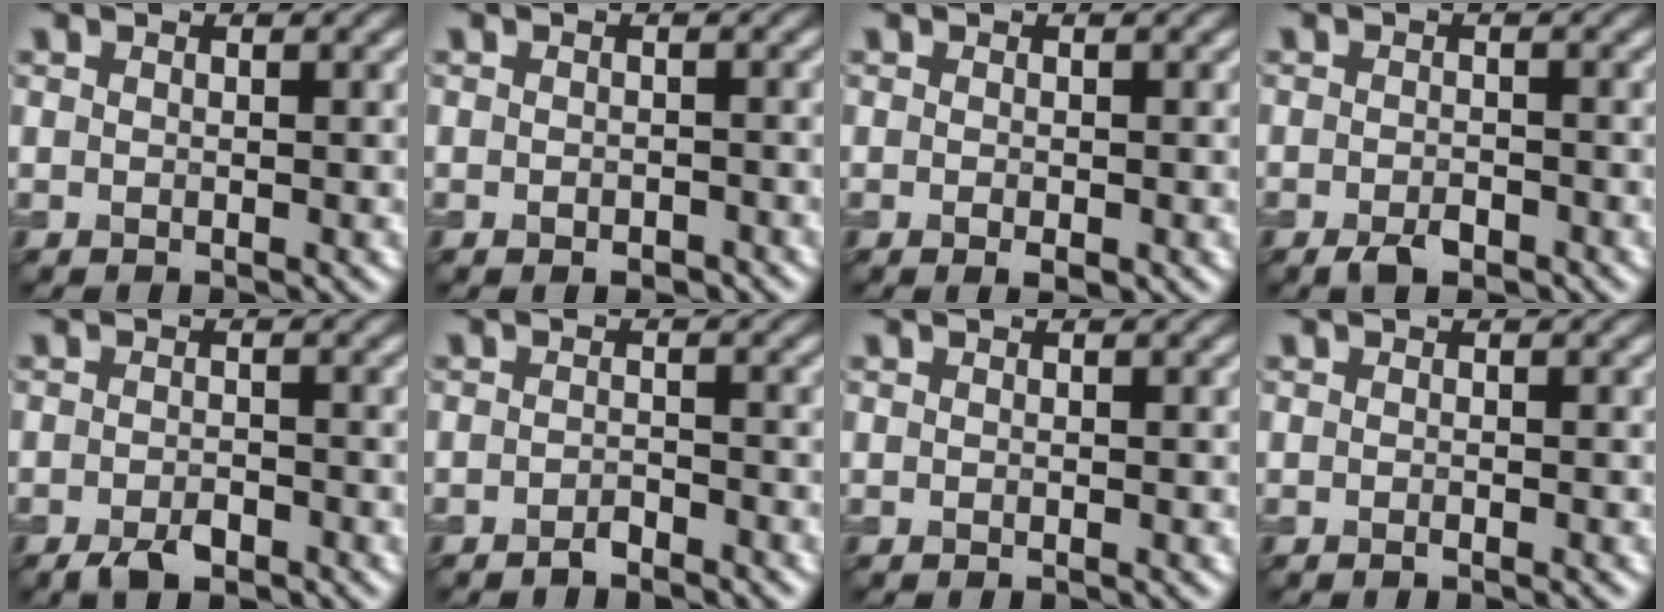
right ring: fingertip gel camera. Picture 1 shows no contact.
{"total": 1.2, "force": [-0.7, 0.6, 0.7], "torque": [-0.012, -0.003, -0.009]}
{"total": 1.0, "force": [-0.3, 0.5, 0.9], "torque": [-0.015, -0.003, -0.003]}
{"total": 2.2, "force": [-1.5, 0.9, 1.3], "torque": [-0.023, -0.002, -0.027]}
{"total": 2.6, "force": [-1.9, 1.0, 1.6], "torque": [-0.027, -0.001, -0.036]}
{"total": 1.4, "force": [-1.2, 0.3, 0.6], "torque": [-0.010, 0.002, -0.024]}
{"total": 0.0}
{"total": 0.6, "force": [-0.5, 0.1, 0.4], "torque": [-0.005, -0.001, -0.008]}